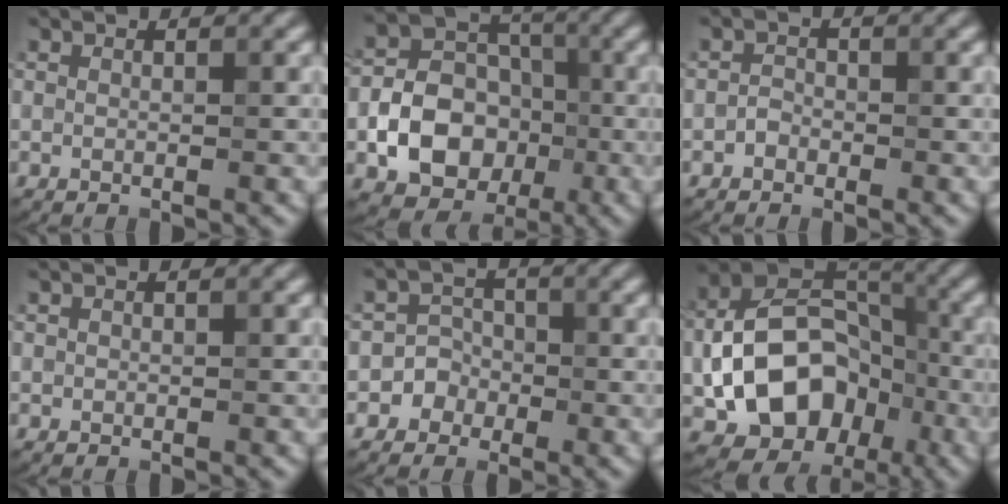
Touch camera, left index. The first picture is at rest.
{"total": 8.2, "force": [-2.3, 6.5, 4.4], "torque": [-0.058, -0.005, -0.049]}
{"total": 1.0, "force": [-0.6, 0.8, 0.3], "torque": [-0.003, 0.002, -0.014]}
{"total": 0.0}
{"total": 2.6, "force": [-1.1, 2.4, 0.1], "torque": [0.033, 0.010, -0.031]}
{"total": 12.3, "force": [-3.1, 9.0, 7.8], "torque": [-0.117, 0.000, -0.062]}